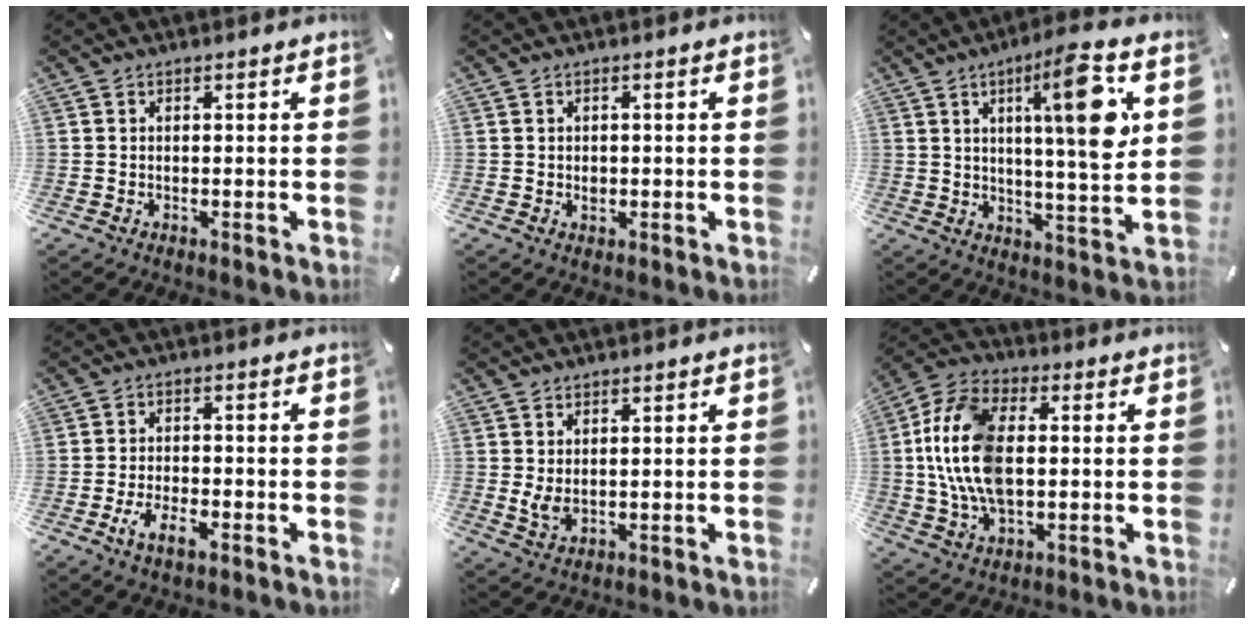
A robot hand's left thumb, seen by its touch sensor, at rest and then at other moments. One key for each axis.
{"total": 1.0, "fx": 0.0, "fy": 0.9, "fz": 0.6, "tx": -0.013, "ty": 0.004, "tz": -0.002}
{"total": 15.9, "fx": 5.9, "fy": 3.2, "fz": 14.4, "tx": -0.213, "ty": -0.014, "tz": 0.080}
{"total": 5.8, "fx": -2.9, "fy": 2.4, "fz": 4.4, "tx": -0.087, "ty": 0.006, "tz": -0.053}
{"total": 3.7, "fx": 1.0, "fy": 2.2, "fz": 2.8, "tx": -0.069, "ty": -0.003, "tz": 0.017}
{"total": 15.2, "fx": 0.3, "fy": 9.6, "fz": 11.8, "tx": -0.274, "ty": 0.001, "tz": 0.002}